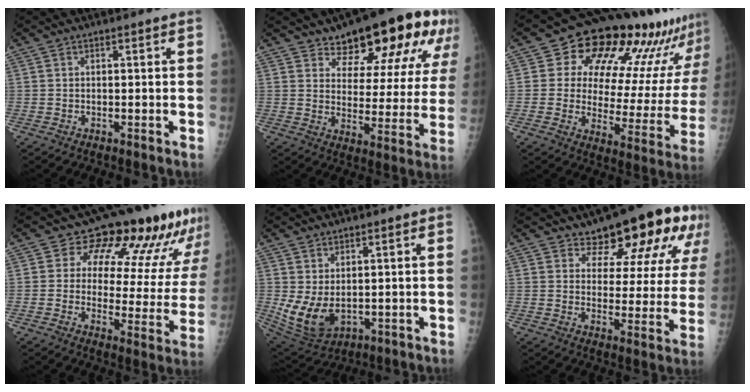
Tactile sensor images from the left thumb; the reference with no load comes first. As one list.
[{"total": 19.8, "force": [13.1, 8.6, 12.1], "torque": [-0.120, -0.059, 0.173]}, {"total": 21.8, "force": [15.7, 9.4, 11.8], "torque": [-0.114, -0.078, 0.202]}, {"total": 17.7, "force": [13.0, 8.2, 8.7], "torque": [-0.048, -0.074, 0.144]}, {"total": 8.7, "force": [0.5, 5.6, 6.7], "torque": [-0.123, -0.019, 0.033]}, {"total": 16.0, "force": [11.1, 7.5, 8.7], "torque": [-0.062, -0.060, 0.133]}]